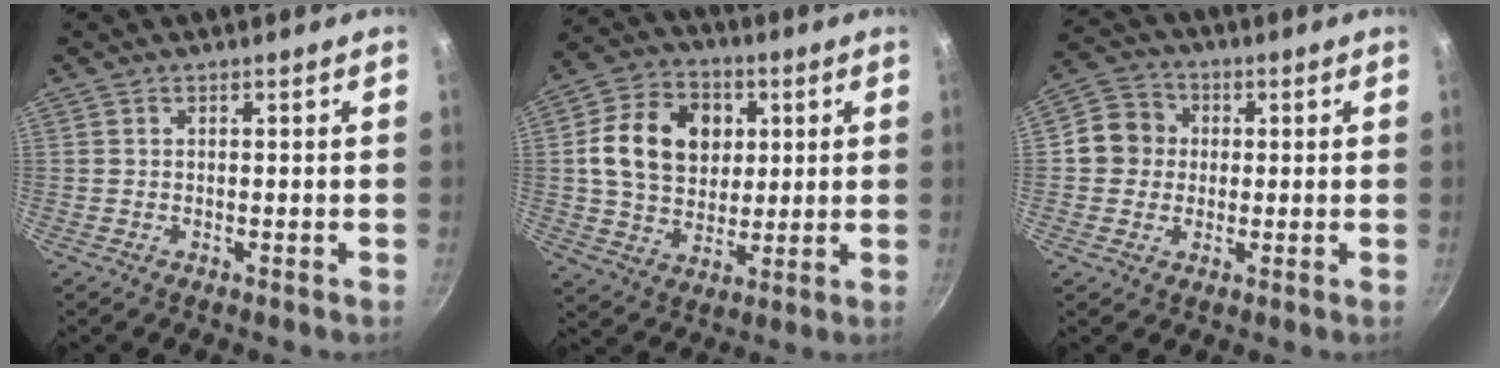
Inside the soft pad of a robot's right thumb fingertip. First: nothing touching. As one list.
[{"total": 15.7, "force": [3.1, 12.2, 9.5], "torque": [-0.139, 0.005, 0.048]}, {"total": 7.4, "force": [0.4, 6.9, 2.7], "torque": [-0.011, 0.013, -0.012]}]